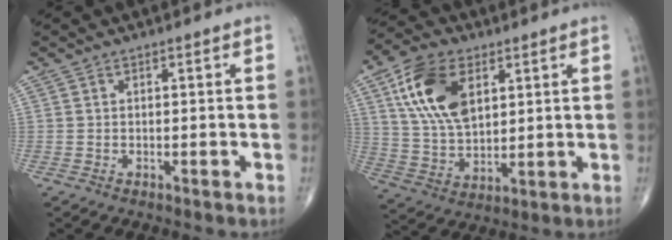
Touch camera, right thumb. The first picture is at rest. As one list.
[{"total": 14.9, "force": [5.7, 8.6, 10.8], "torque": [-0.191, -0.016, 0.112]}]